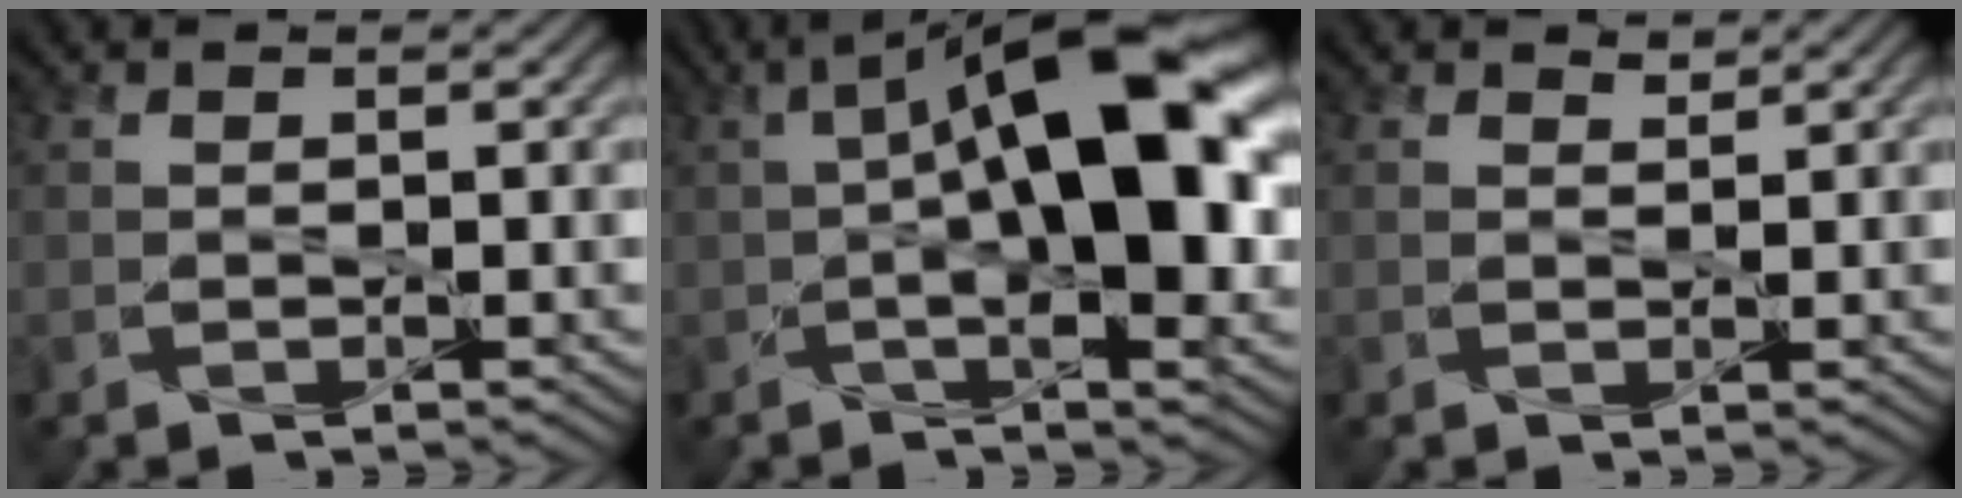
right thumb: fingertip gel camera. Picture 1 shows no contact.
{"total": 15.4, "force": [0.9, 6.0, 14.2], "torque": [-0.212, 0.024, 0.005]}
{"total": 0.9, "force": [0.8, 0.3, 0.2], "torque": [-0.006, -0.004, 0.016]}